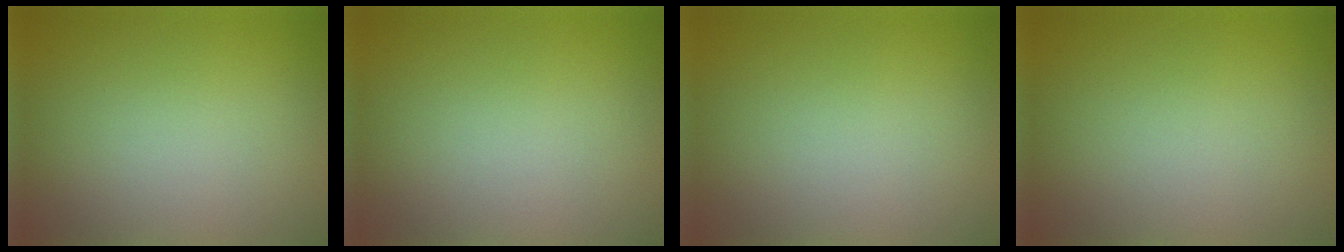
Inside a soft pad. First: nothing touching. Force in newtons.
{"total": 0.0}
{"total": 0.0}
{"total": 0.0}